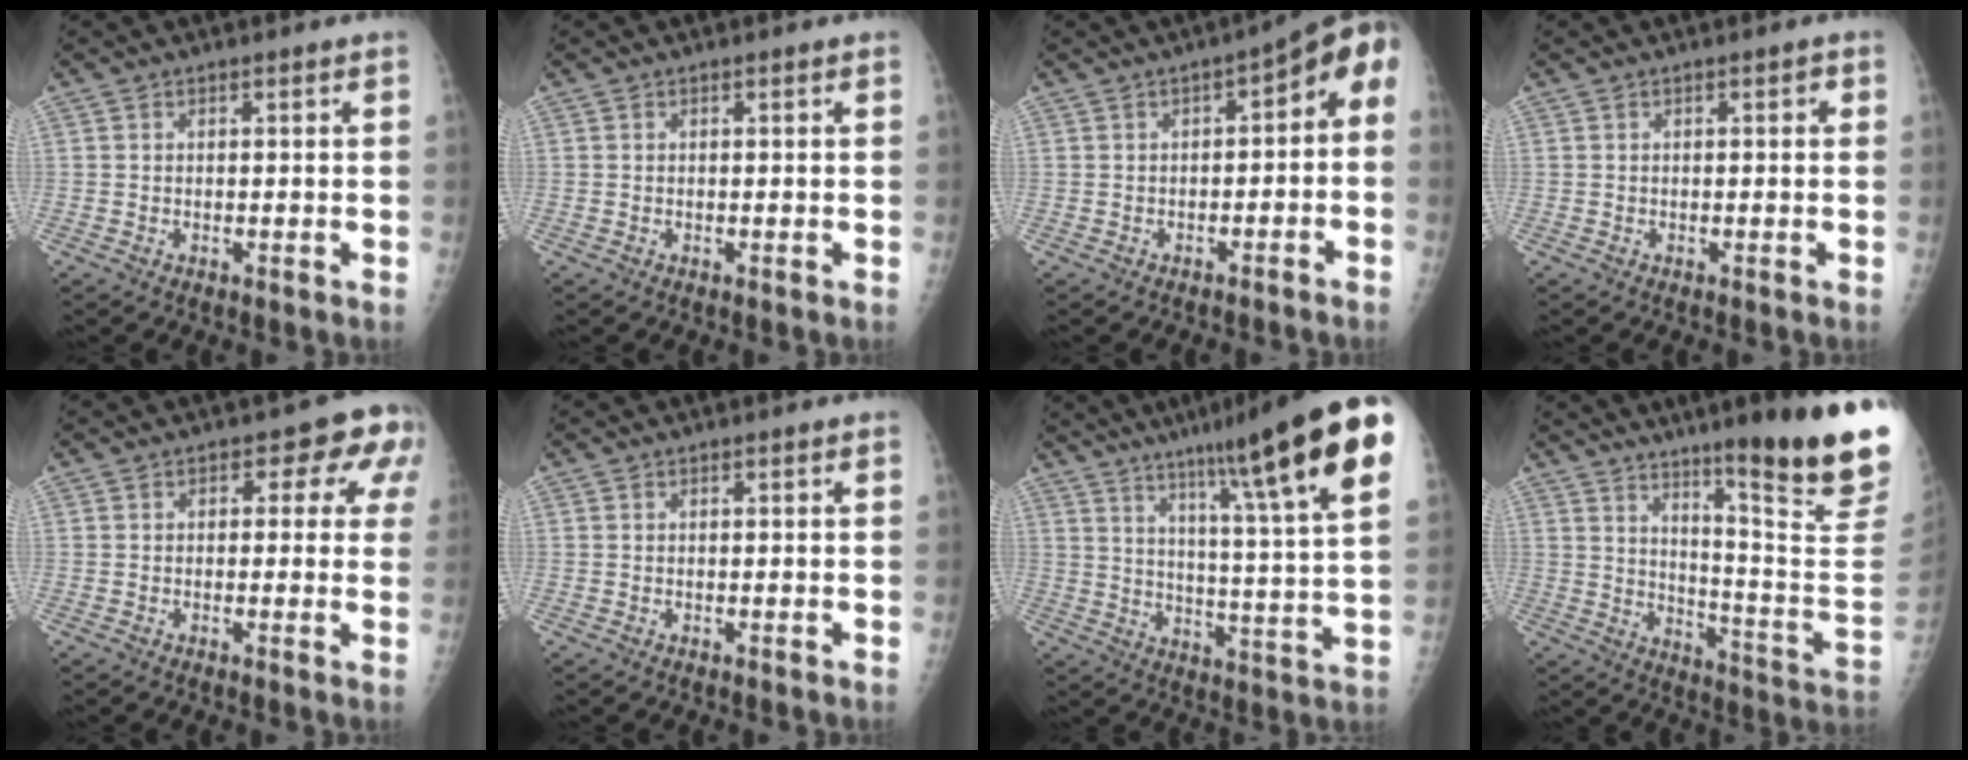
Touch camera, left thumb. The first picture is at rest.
{"total": 0.0}
{"total": 8.2, "force": [-1.3, 4.3, 6.9], "torque": [-0.060, 0.046, -0.025]}
{"total": 0.8, "force": [0.3, 0.4, 0.7], "torque": [-0.005, 0.002, 0.001]}
{"total": 6.7, "force": [2.2, 4.2, 4.8], "torque": [-0.001, 0.003, 0.012]}
{"total": 0.0}
{"total": 23.3, "force": [13.8, 1.6, 18.8], "torque": [-0.263, -0.042, 0.191]}
{"total": 24.5, "force": [16.2, 1.6, 18.3], "torque": [-0.233, -0.113, 0.230]}